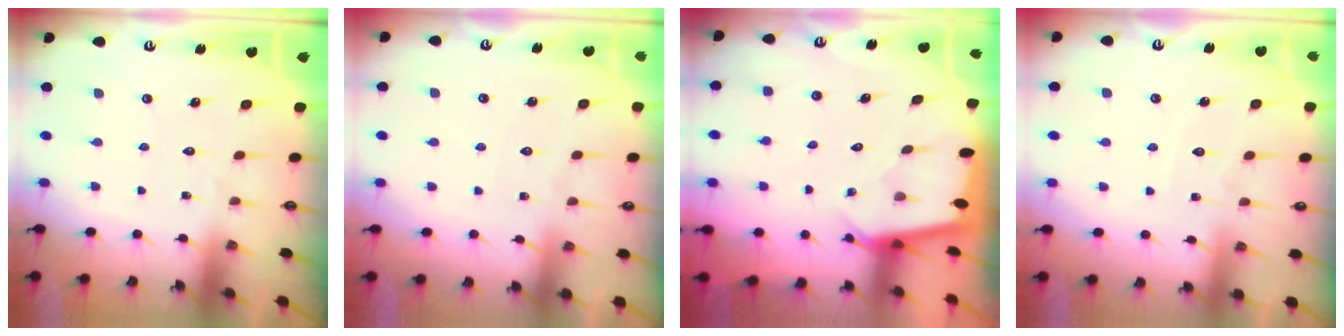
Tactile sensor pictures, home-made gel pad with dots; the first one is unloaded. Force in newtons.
{"total": 2.0, "press": 2.0, "slide": 0.4}
{"total": 2.4, "press": 2.4, "slide": 0.1}
{"total": 5.7, "press": 5.6, "slide": 0.6}